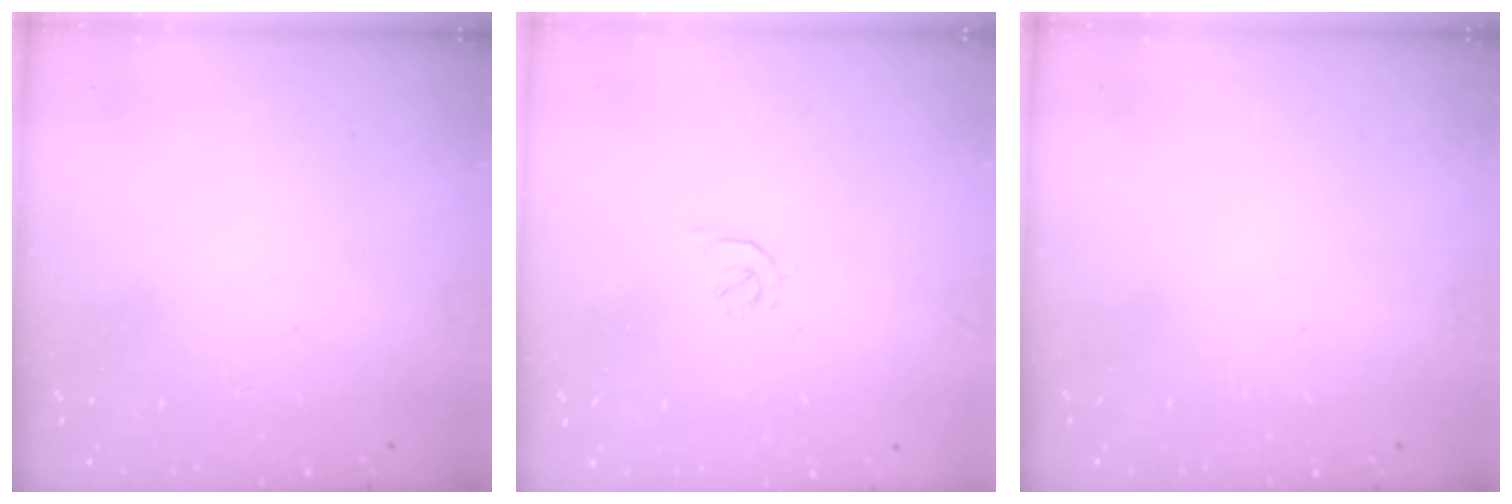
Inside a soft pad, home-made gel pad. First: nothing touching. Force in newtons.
{"total": 1.6, "press": 1.6, "slide": 0.4}
{"total": 0.0}